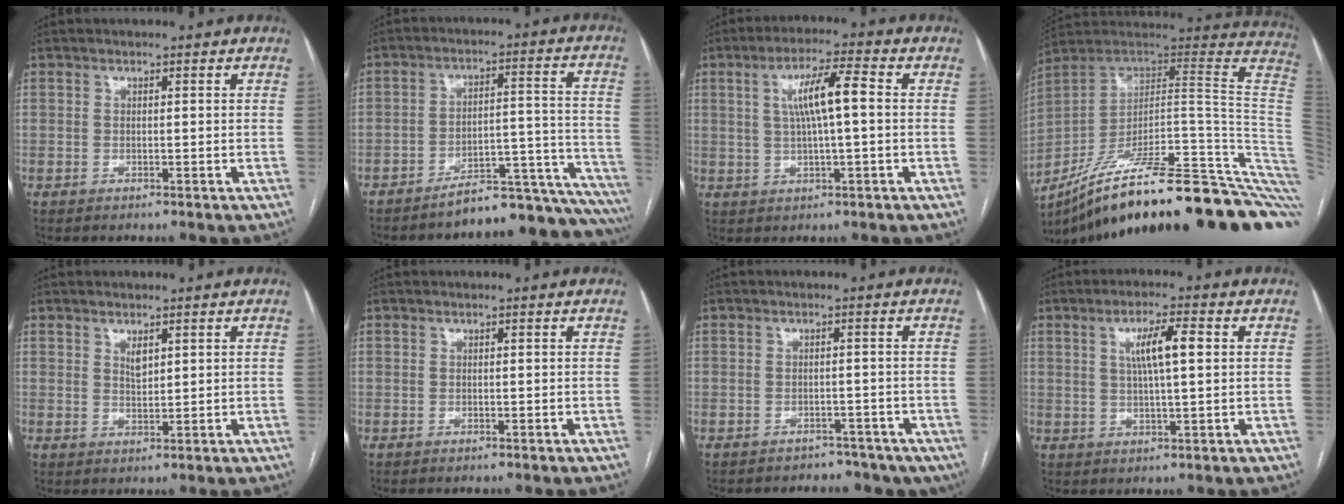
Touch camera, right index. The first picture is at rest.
{"total": 18.1, "force": [-16.9, 2.1, 6.3], "torque": [-0.016, 0.054, -0.227]}
{"total": 7.7, "force": [1.1, 1.0, 7.6], "torque": [-0.139, 0.016, 0.019]}
{"total": 34.3, "force": [-22.6, 3.6, 25.5], "torque": [-0.229, -0.001, -0.316]}
{"total": 2.1, "force": [1.0, 1.0, 1.5], "torque": [-0.030, -0.001, 0.024]}
{"total": 0.0}
{"total": 8.7, "force": [-6.4, 5.7, 1.9], "torque": [-0.016, 0.013, -0.066]}
{"total": 6.3, "force": [1.6, 0.9, 6.1], "torque": [-0.110, 0.009, 0.029]}